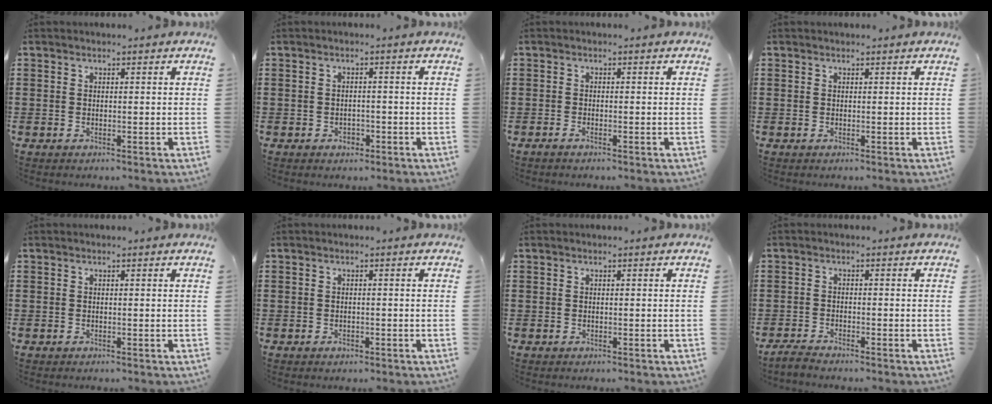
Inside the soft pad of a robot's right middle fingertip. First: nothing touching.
{"total": 1.3, "force": [-0.7, 0.9, 0.6], "torque": [-0.015, 0.000, -0.016]}
{"total": 0.6, "force": [-0.5, 0.1, 0.4], "torque": [-0.008, -0.003, -0.010]}
{"total": 0.0}
{"total": 0.0}
{"total": 0.6, "force": [-0.5, 0.3, 0.2], "torque": [-0.004, 0.001, -0.010]}
{"total": 0.0}
{"total": 1.9, "force": [-1.8, 0.1, 0.6], "torque": [-0.019, 0.000, -0.037]}